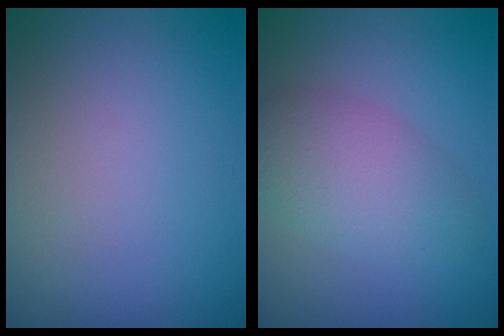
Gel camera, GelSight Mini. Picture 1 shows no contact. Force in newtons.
{"total": 4.6, "press": 4.6, "slide": 0.3}